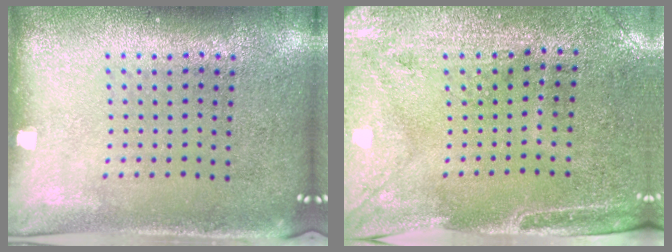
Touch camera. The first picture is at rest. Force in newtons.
{"total": 3.0, "press": 2.5, "slide": 1.5}